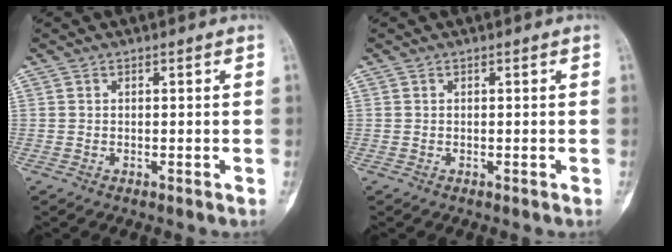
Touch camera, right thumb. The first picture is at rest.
{"total": 0.0}